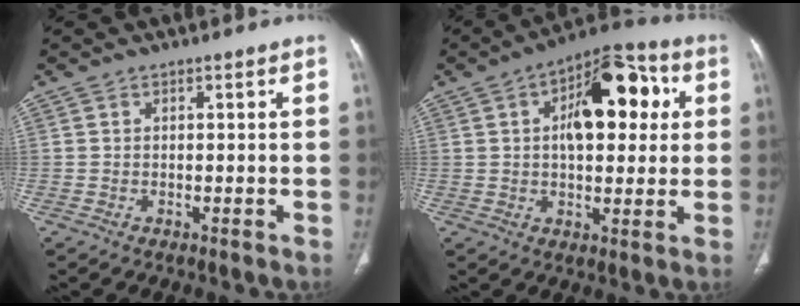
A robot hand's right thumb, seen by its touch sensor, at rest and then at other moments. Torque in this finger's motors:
{"motor_torque": [1.26, 3.75, 1.51, -0.42, 0.14]}